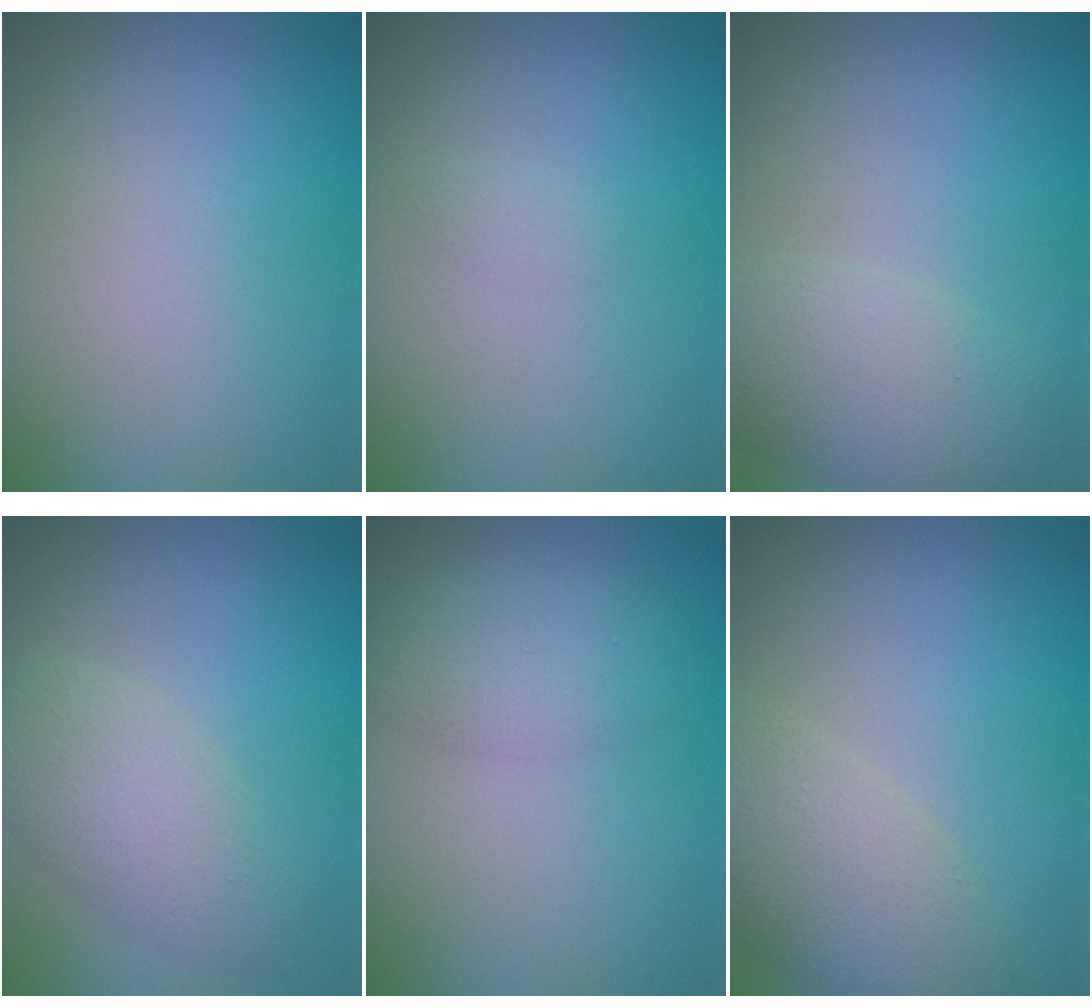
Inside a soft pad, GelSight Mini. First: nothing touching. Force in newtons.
{"total": 0.6, "press": 0.6, "slide": 0.0}
{"total": 4.3, "press": 4.3, "slide": 0.2}
{"total": 3.5, "press": 3.5, "slide": 0.2}
{"total": 2.8, "press": 2.8, "slide": 0.1}
{"total": 4.8, "press": 4.8, "slide": 0.5}